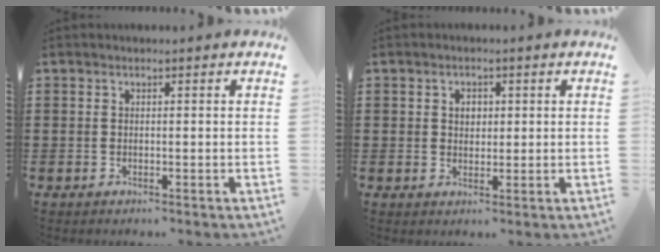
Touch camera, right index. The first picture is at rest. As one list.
[{"total": 1.9, "force": [0.5, 1.5, 1.0], "torque": [-0.024, 0.011, 0.007]}]